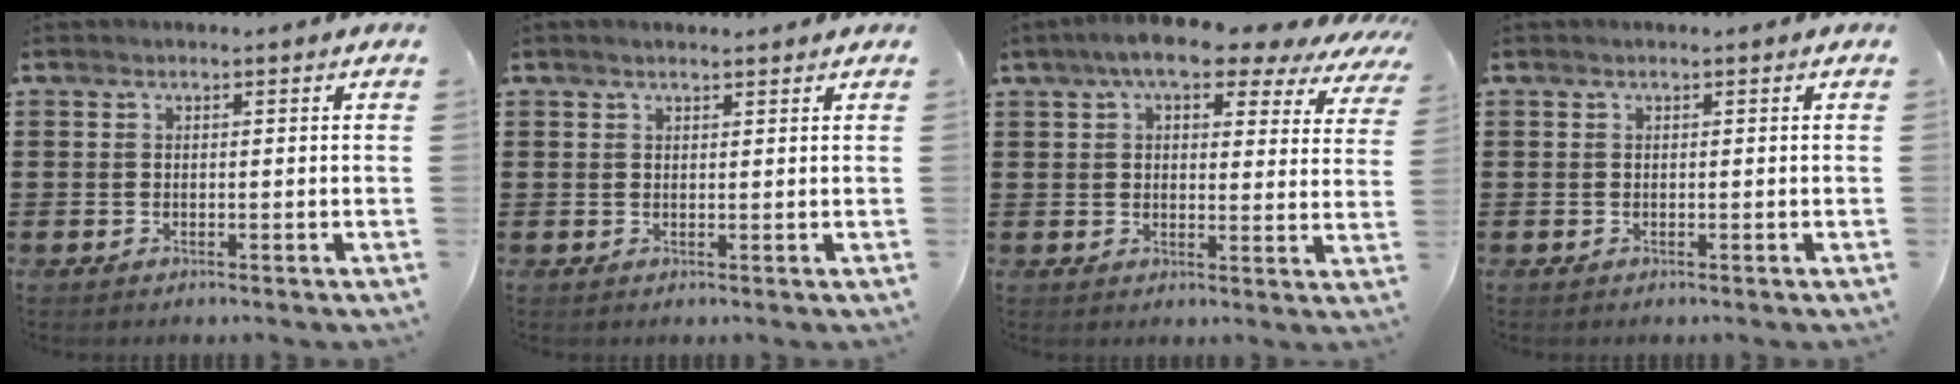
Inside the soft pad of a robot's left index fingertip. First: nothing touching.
{"total": 0.9, "force": [0.8, 0.1, 0.4], "torque": [-0.009, 0.001, 0.015]}
{"total": 8.1, "force": [6.3, 2.3, 4.6], "torque": [-0.086, -0.022, 0.106]}
{"total": 0.0}